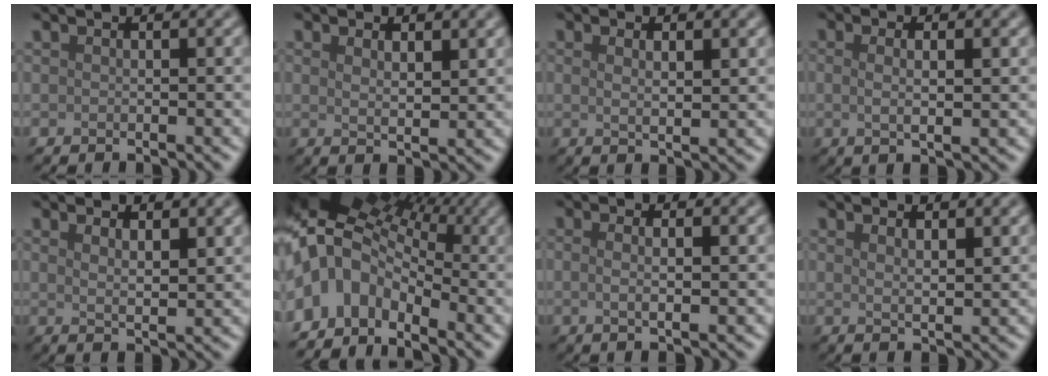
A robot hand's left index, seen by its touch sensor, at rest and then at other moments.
{"total": 2.6, "force": [1.3, 0.9, 2.0], "torque": [-0.032, -0.003, 0.024]}
{"total": 3.3, "force": [1.2, 0.9, 2.9], "torque": [-0.029, -0.001, 0.011]}
{"total": 3.3, "force": [0.7, 1.0, 3.1], "torque": [-0.039, -0.002, 0.000]}
{"total": 3.0, "force": [1.5, 0.9, 2.4], "torque": [-0.034, -0.004, 0.027]}
{"total": 10.2, "force": [-0.3, 7.5, 6.9], "torque": [-0.125, 0.008, -0.005]}
{"total": 3.1, "force": [0.5, 1.1, 2.9], "torque": [-0.033, -0.003, -0.007]}
{"total": 2.1, "force": [1.1, 0.6, 1.7], "torque": [-0.024, -0.002, 0.019]}